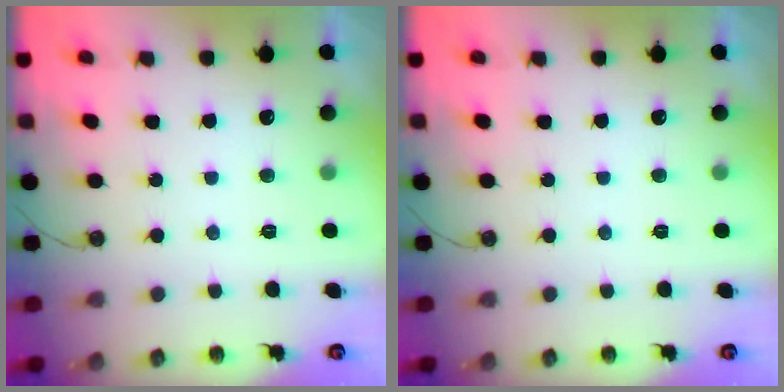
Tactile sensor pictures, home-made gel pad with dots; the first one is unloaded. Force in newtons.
{"total": 0.0}